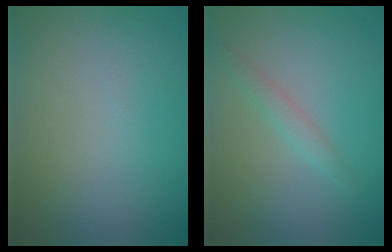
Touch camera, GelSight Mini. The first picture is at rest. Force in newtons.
{"total": 1.4, "press": 1.4, "slide": 0.0}